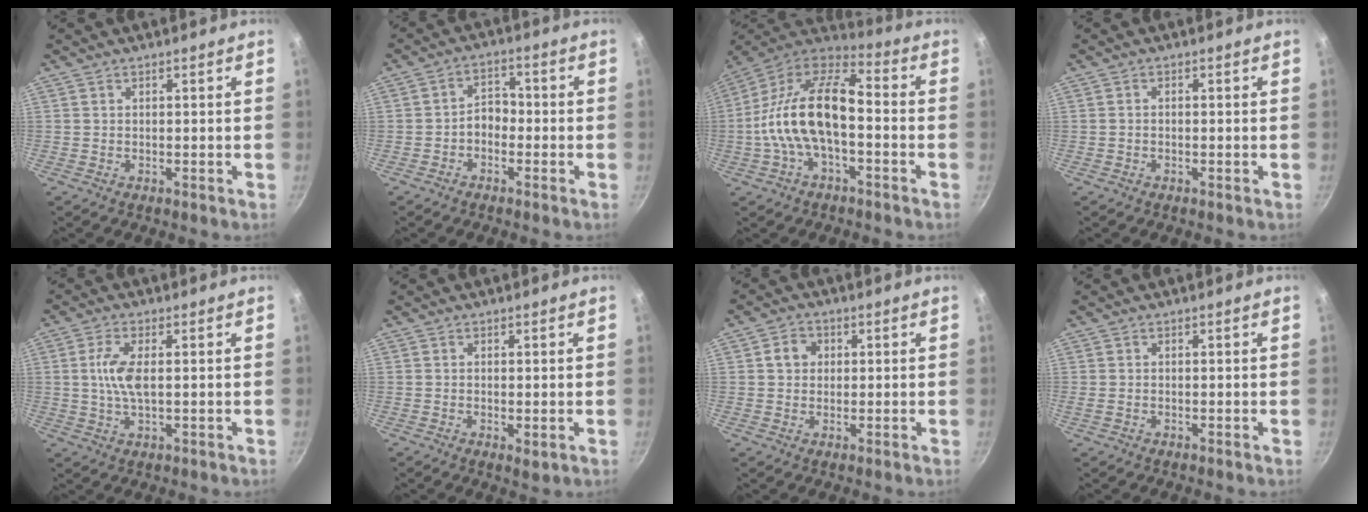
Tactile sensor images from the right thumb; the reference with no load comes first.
{"total": 4.2, "force": [-1.6, 3.0, 2.4], "torque": [-0.019, 0.026, -0.034]}
{"total": 18.1, "force": [-2.9, 8.9, 15.4], "torque": [-0.278, 0.049, -0.069]}
{"total": 0.7, "force": [-0.3, 0.4, 0.4], "torque": [-0.010, 0.006, -0.007]}
{"total": 6.3, "force": [0.7, 2.5, 5.7], "torque": [-0.124, 0.002, 0.014]}
{"total": 1.8, "force": [-0.2, 0.7, 1.6], "torque": [-0.027, -0.008, -0.002]}
{"total": 3.9, "force": [0.7, 3.4, 1.7], "torque": [-0.009, 0.008, 0.007]}
{"total": 0.8, "force": [-0.2, 0.5, 0.6], "torque": [-0.014, -0.001, -0.005]}